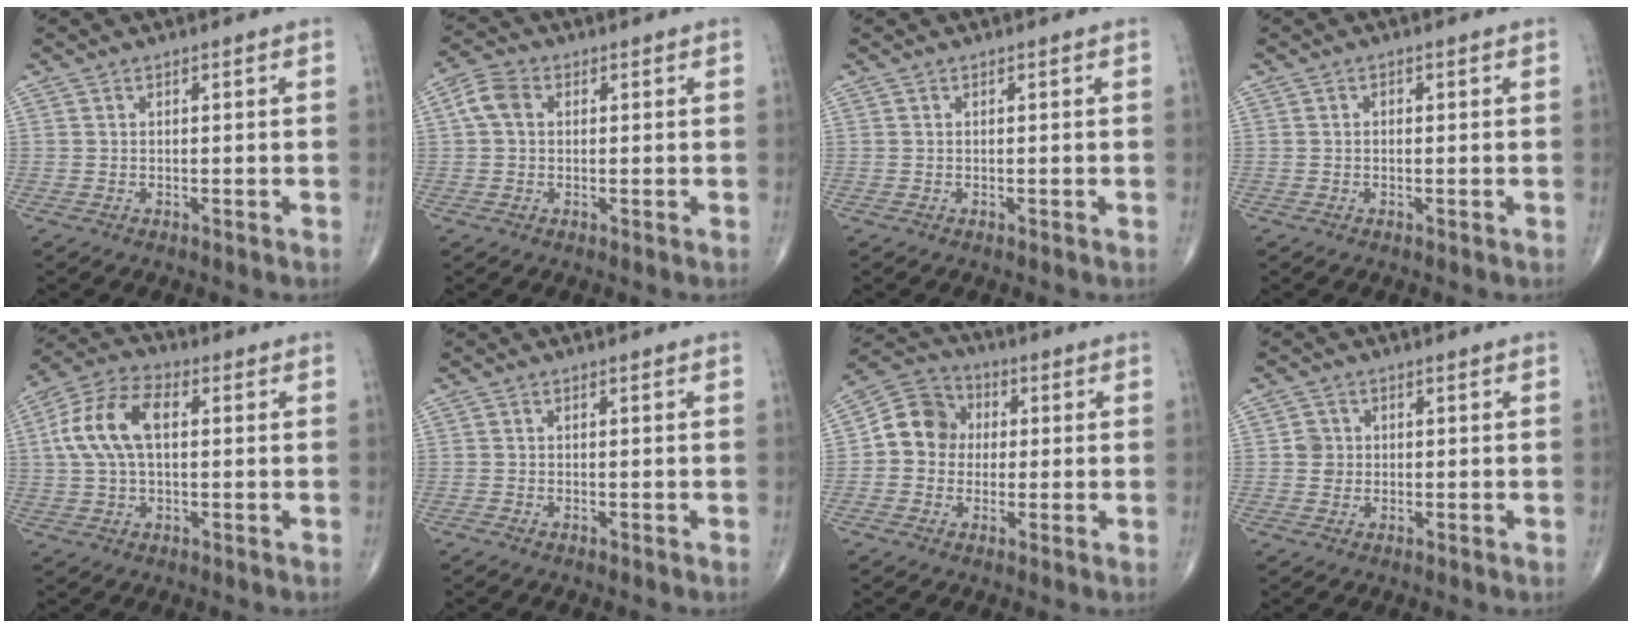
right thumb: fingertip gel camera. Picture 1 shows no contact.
{"total": 4.6, "force": [0.8, 3.4, 3.0], "torque": [-0.062, 0.014, 0.010]}
{"total": 0.0}
{"total": 0.7, "force": [0.0, 0.5, 0.6], "torque": [-0.010, 0.002, 0.000]}
{"total": 11.8, "force": [1.8, 6.6, 9.6], "torque": [-0.198, 0.029, 0.028]}
{"total": 0.0}
{"total": 9.3, "force": [0.4, 8.3, 4.2], "torque": [-0.049, 0.024, -0.008]}
{"total": 2.4, "force": [0.2, 2.3, 0.7], "torque": [0.002, 0.004, 0.002]}